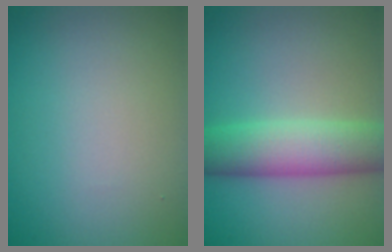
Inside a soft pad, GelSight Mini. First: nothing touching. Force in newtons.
{"total": 6.5, "press": 6.5, "slide": 0.2}